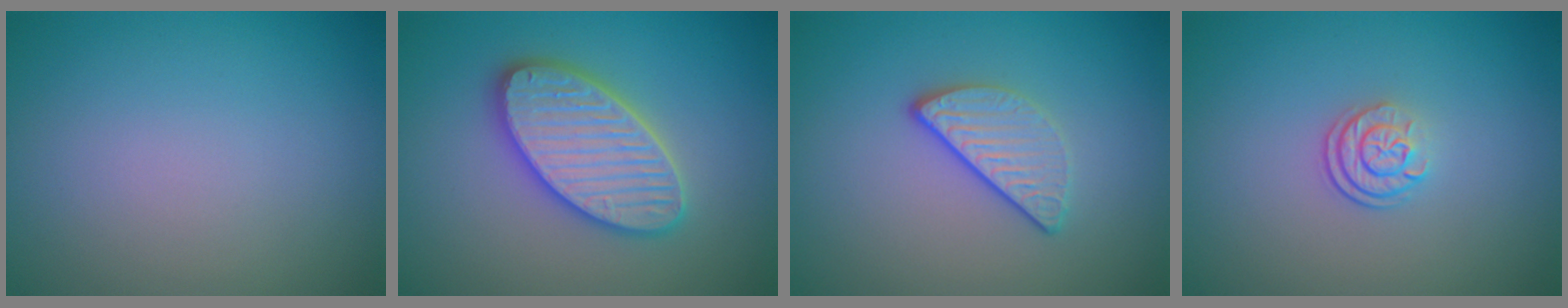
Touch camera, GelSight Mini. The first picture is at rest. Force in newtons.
{"total": 5.8, "press": 5.8, "slide": 0.6}
{"total": 2.9, "press": 2.4, "slide": 1.7}
{"total": 2.4, "press": 1.7, "slide": 1.7}